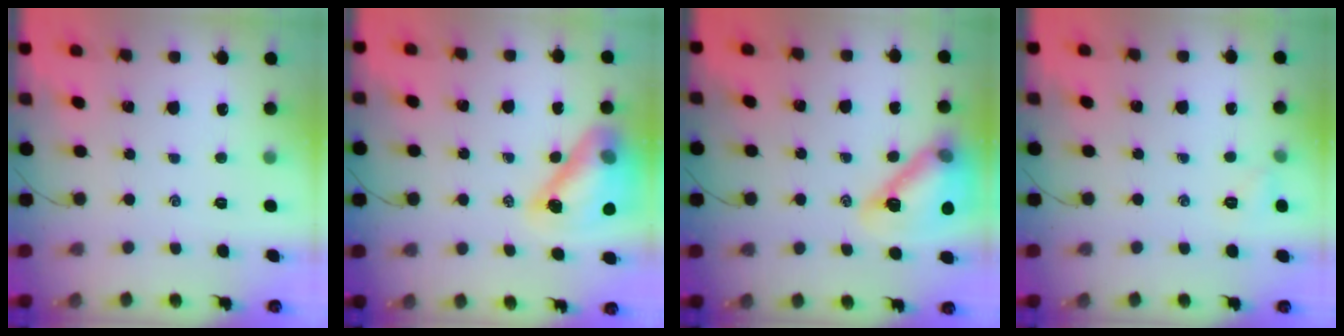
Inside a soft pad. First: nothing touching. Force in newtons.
{"total": 15.8, "press": 15.2, "slide": 4.3}
{"total": 17.9, "press": 17.7, "slide": 2.6}
{"total": 4.3, "press": 4.1, "slide": 1.4}